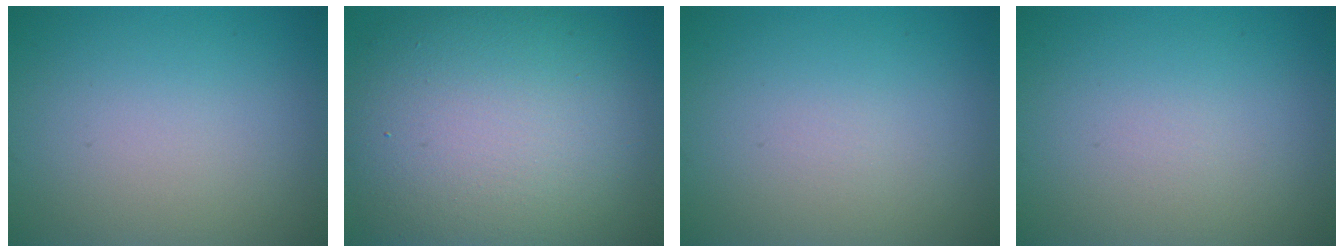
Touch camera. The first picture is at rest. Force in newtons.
{"total": 12.6, "press": 12.6, "slide": 1.5}
{"total": 0.0}
{"total": 0.0}